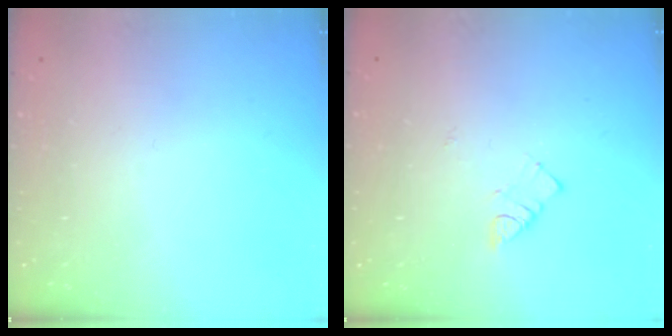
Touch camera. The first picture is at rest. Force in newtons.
{"total": 2.3, "press": 2.3, "slide": 0.4}